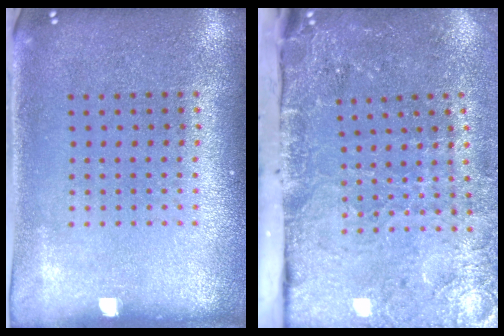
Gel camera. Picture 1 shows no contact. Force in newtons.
{"total": 3.9, "press": 3.4, "slide": 1.8}